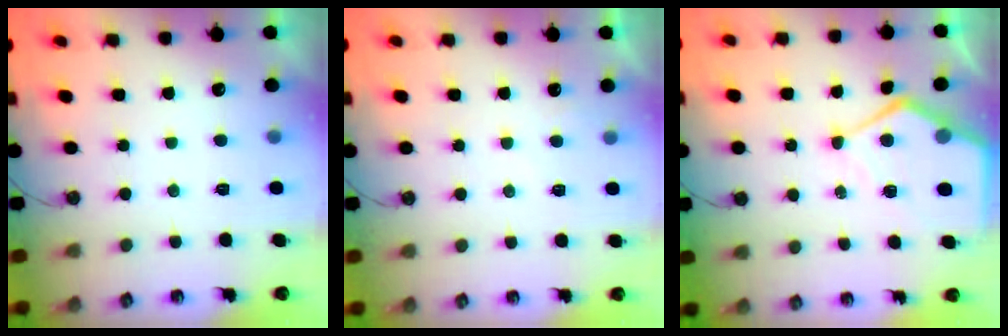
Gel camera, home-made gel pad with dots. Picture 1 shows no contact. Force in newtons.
{"total": 3.8, "press": 3.8, "slide": 0.4}
{"total": 10.8, "press": 10.7, "slide": 1.1}